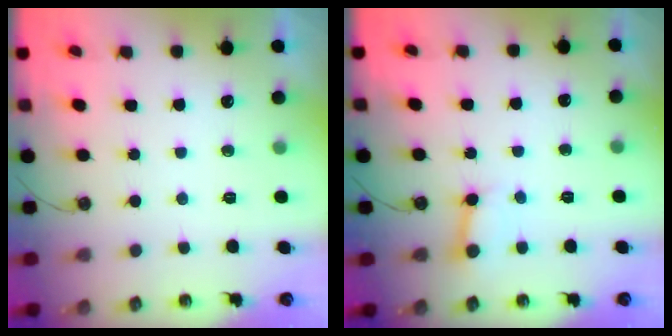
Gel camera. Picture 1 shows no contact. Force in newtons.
{"total": 4.0, "press": 4.0, "slide": 0.6}